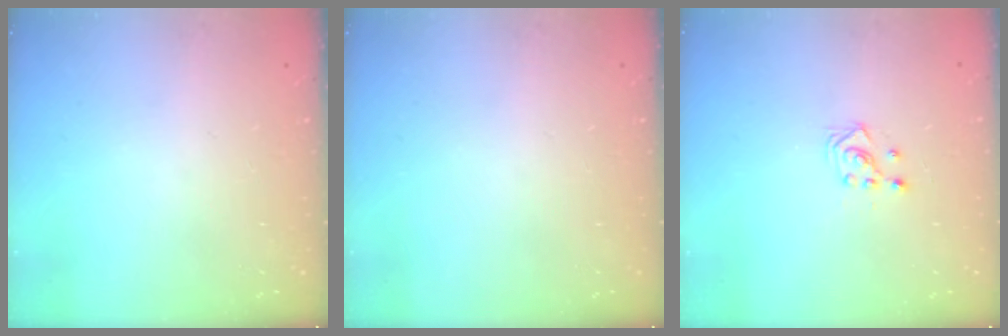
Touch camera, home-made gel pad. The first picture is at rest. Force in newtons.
{"total": 0.0}
{"total": 2.9, "press": 2.7, "slide": 1.0}